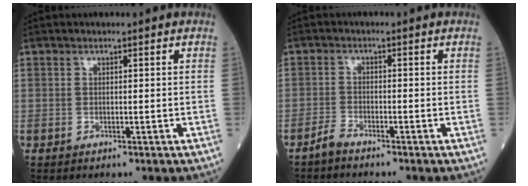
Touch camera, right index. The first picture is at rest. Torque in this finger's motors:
{"motor_torque": [0.26, -0.27, 0.08, 0.00]}